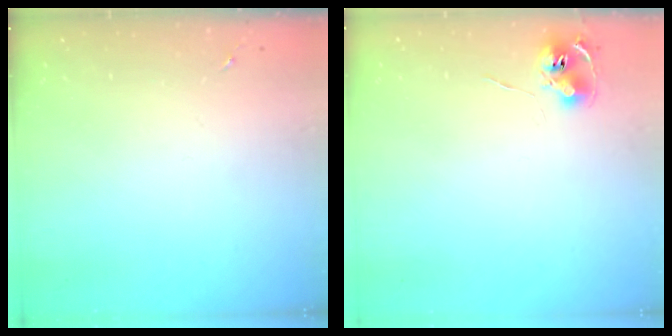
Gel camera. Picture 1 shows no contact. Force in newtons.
{"total": 7.5, "press": 7.5, "slide": 0.5}